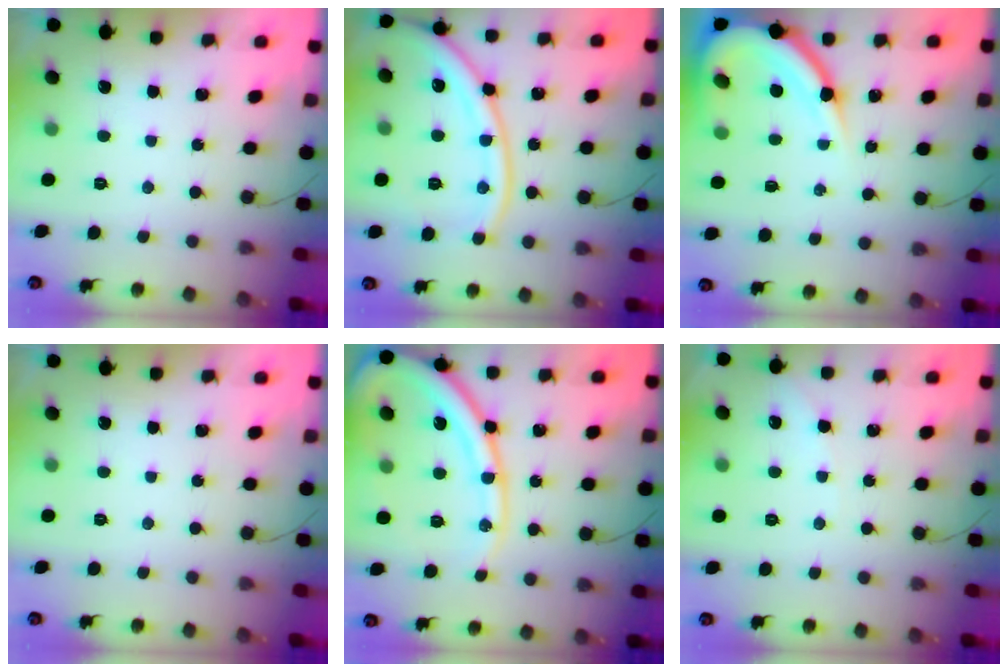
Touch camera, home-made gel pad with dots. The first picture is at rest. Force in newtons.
{"total": 16.8, "press": 16.7, "slide": 2.0}
{"total": 12.4, "press": 12.3, "slide": 1.4}
{"total": 0.0}
{"total": 17.8, "press": 17.7, "slide": 2.3}
{"total": 4.7, "press": 4.7, "slide": 0.7}